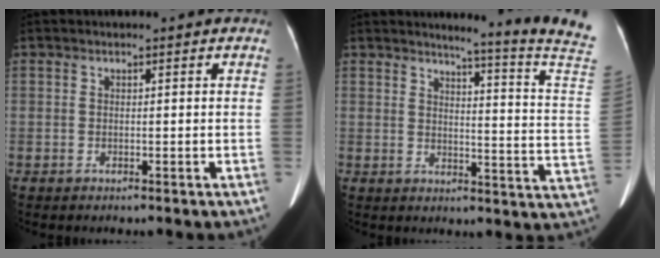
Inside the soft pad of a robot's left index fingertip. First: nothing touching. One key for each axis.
{"total": 15.0, "fx": 13.3, "fy": -3.8, "fz": 5.9, "tx": -0.090, "ty": -0.111, "tz": 0.146}